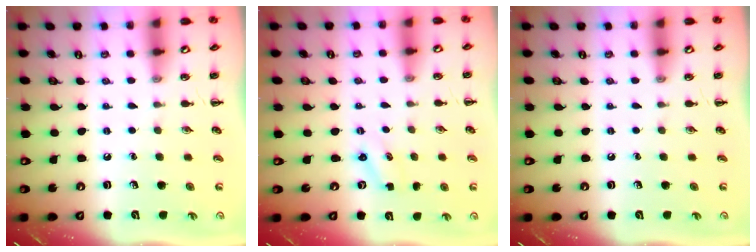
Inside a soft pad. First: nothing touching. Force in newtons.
{"total": 1.9, "press": 1.8, "slide": 0.6}
{"total": 0.0}